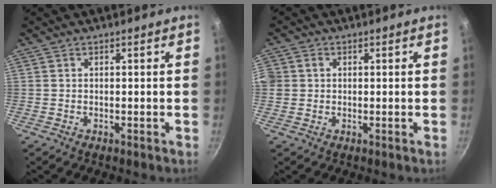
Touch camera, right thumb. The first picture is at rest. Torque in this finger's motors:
{"motor_torque": [-0.51, 1.23, 0.61, 0.50, 0.26]}